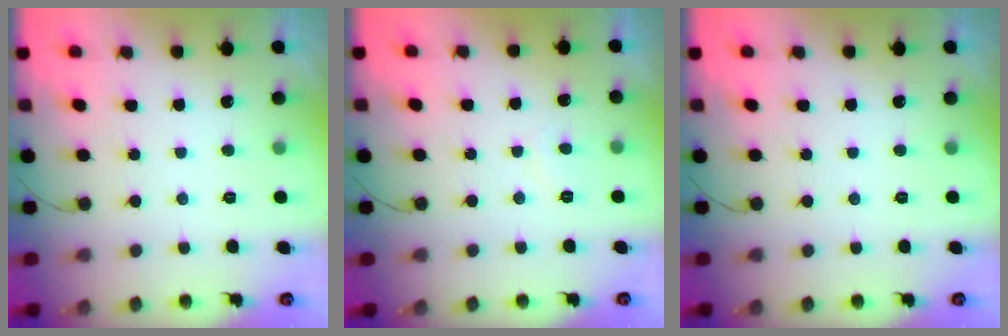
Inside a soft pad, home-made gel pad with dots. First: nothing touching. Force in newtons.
{"total": 2.7, "press": 2.7, "slide": 0.4}
{"total": 0.0}